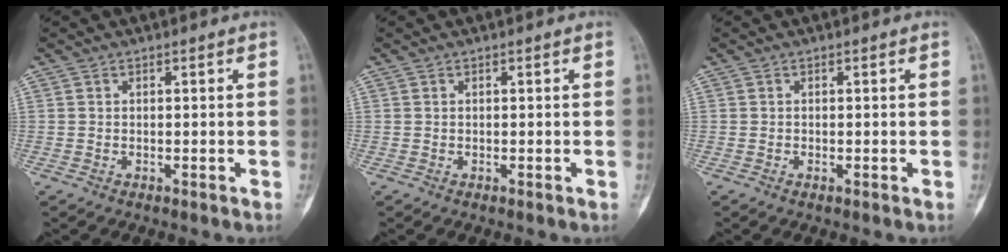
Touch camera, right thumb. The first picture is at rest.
{"total": 0.0}
{"total": 0.0}